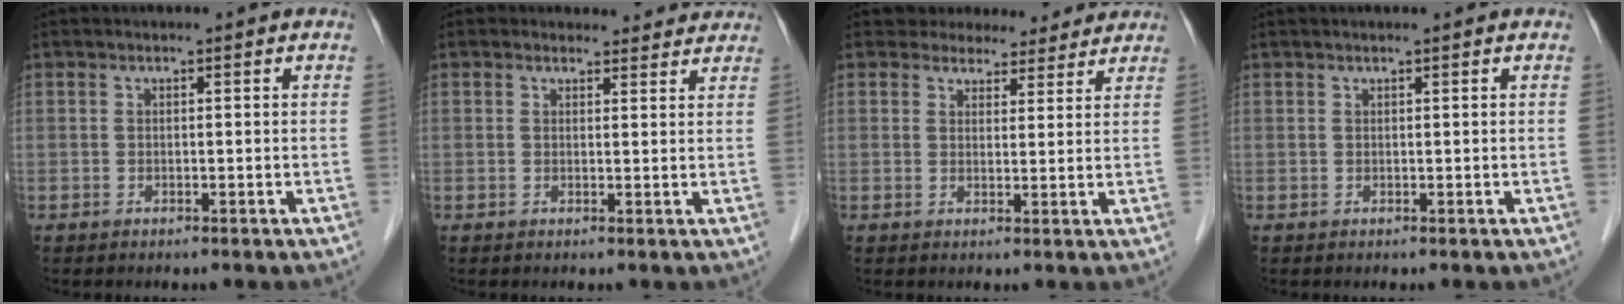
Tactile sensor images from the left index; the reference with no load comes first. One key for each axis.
{"total": 3.6, "fx": 3.3, "fy": 1.4, "fz": -0.2, "tx": 0.008, "ty": 0.001, "tz": 0.028}
{"total": 6.6, "fx": 6.0, "fy": 2.5, "fz": 0.4, "tx": 0.009, "ty": 0.003, "tz": 0.063}
{"total": 0.9, "fx": 0.7, "fy": -0.1, "fz": 0.5, "tx": -0.007, "ty": 0.011, "tz": 0.015}